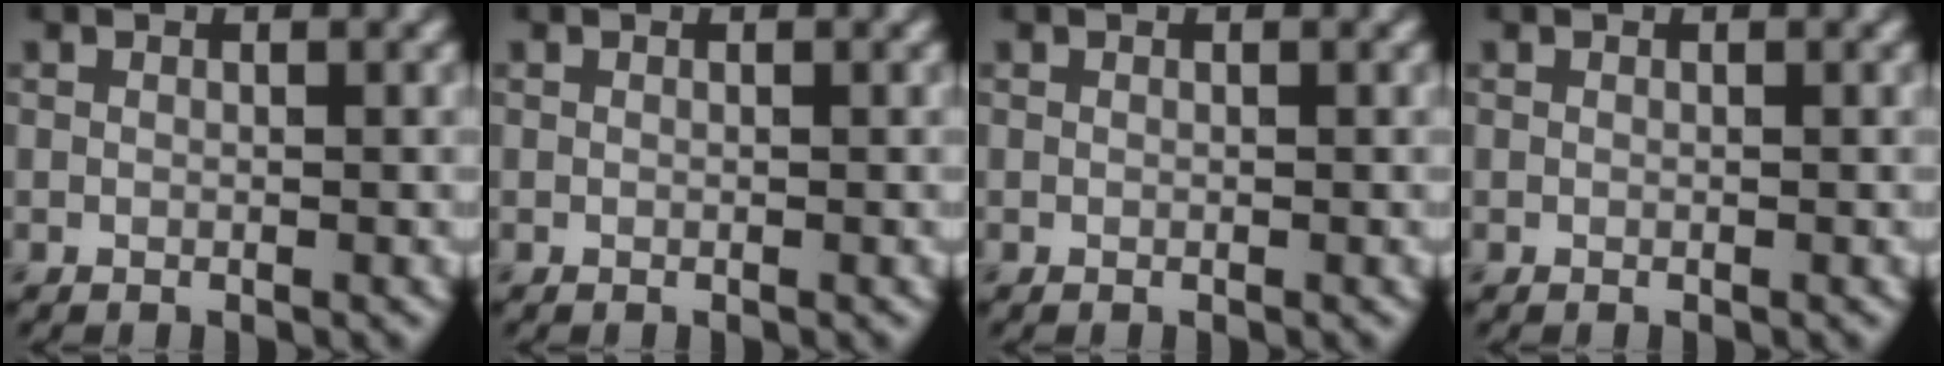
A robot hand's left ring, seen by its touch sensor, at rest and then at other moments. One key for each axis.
{"total": 0.0}
{"total": 0.0}
{"total": 0.0}